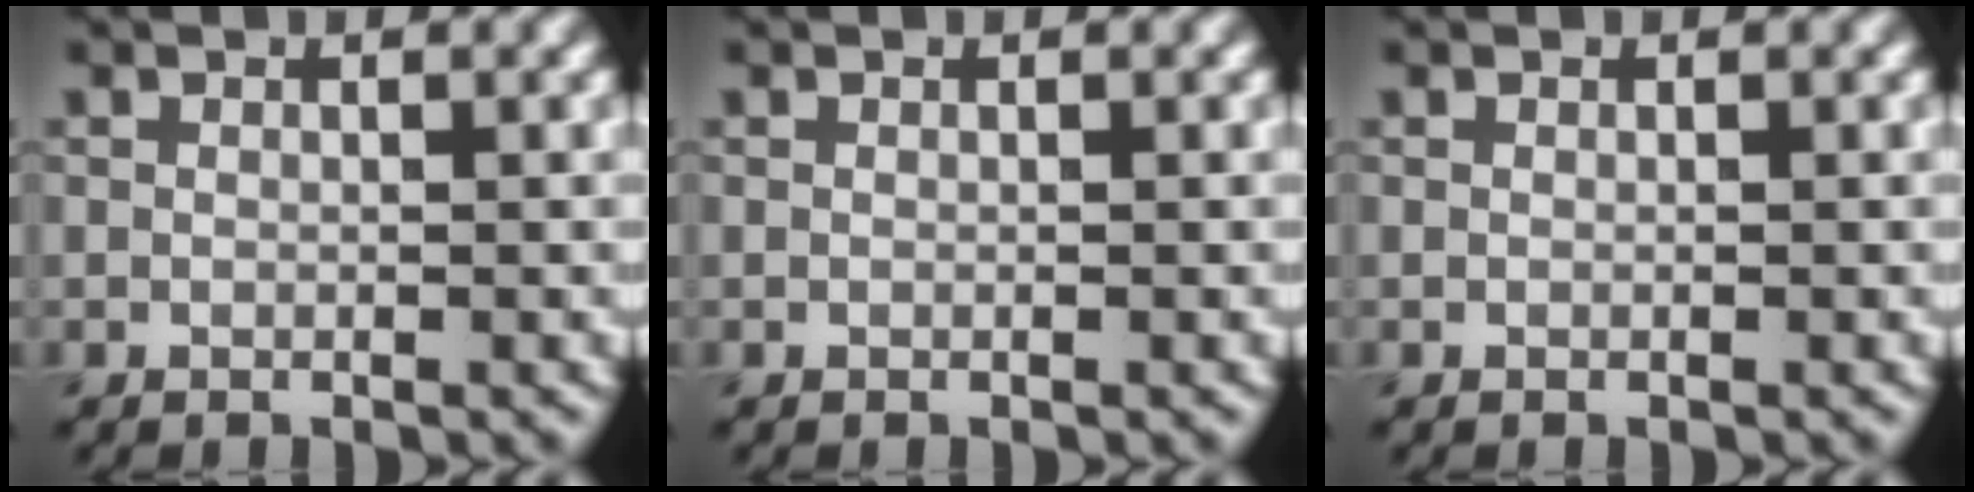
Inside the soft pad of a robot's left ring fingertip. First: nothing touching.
{"total": 0.0}
{"total": 0.0}